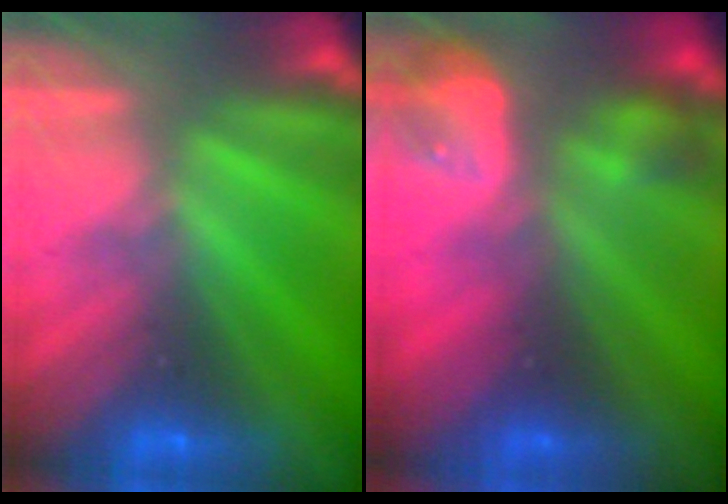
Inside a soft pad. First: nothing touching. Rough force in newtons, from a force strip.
{"total": 8.7}